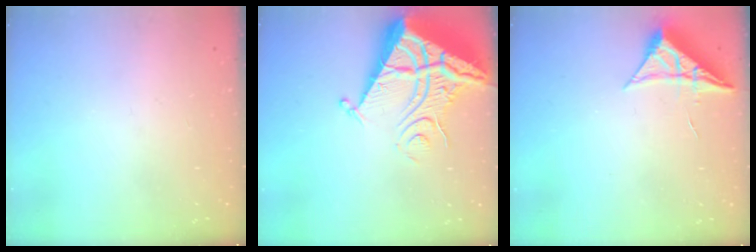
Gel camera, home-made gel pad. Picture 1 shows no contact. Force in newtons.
{"total": 12.7, "press": 12.6, "slide": 1.2}
{"total": 6.6, "press": 6.6, "slide": 0.2}